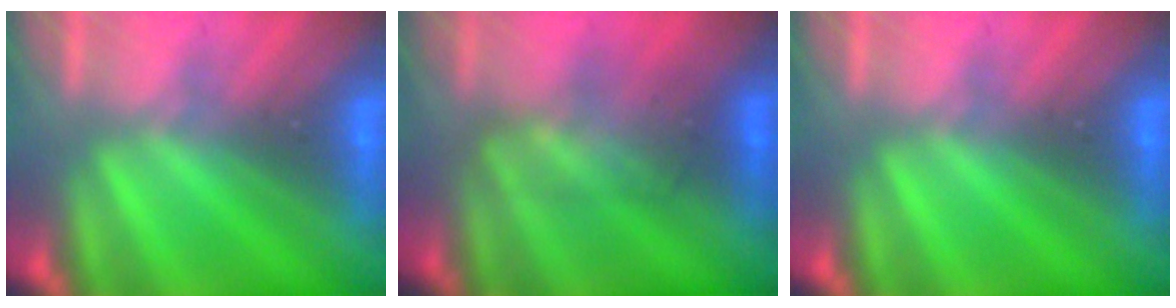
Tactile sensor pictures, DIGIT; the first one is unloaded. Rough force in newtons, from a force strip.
{"total": 2.3}
{"total": 0.0}